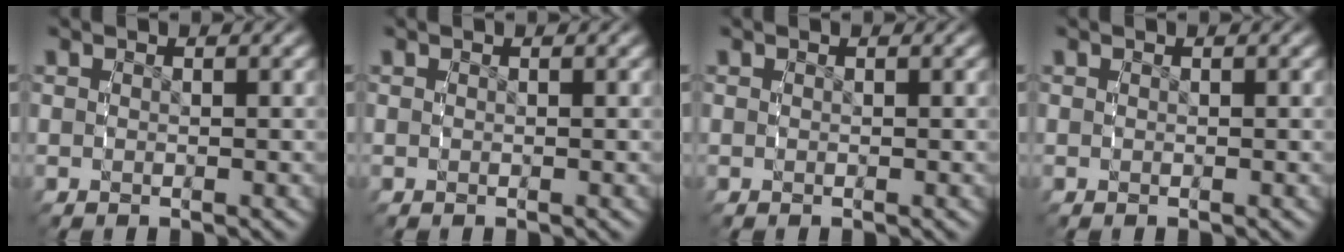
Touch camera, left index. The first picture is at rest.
{"total": 0.0}
{"total": 0.0}
{"total": 0.0}